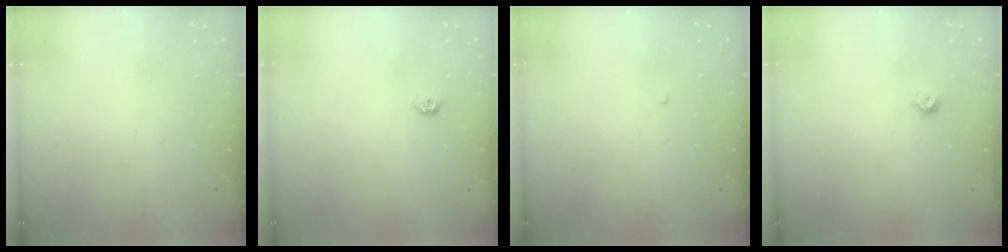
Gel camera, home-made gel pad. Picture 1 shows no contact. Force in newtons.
{"total": 5.3, "press": 5.2, "slide": 0.8}
{"total": 1.4, "press": 1.3, "slide": 0.1}
{"total": 4.8, "press": 4.8, "slide": 0.6}